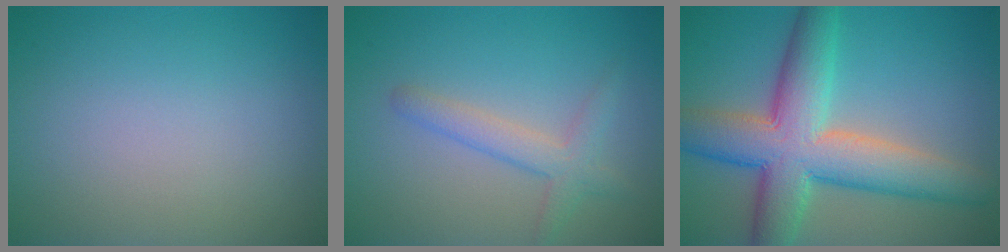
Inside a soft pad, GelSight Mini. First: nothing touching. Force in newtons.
{"total": 2.7, "press": 2.6, "slide": 0.1}
{"total": 9.9, "press": 9.9, "slide": 0.3}